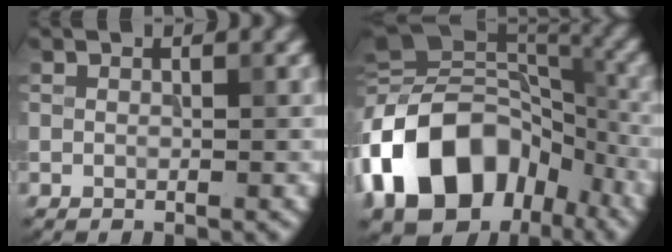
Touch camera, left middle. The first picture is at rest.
{"total": 16.4, "force": [-6.1, 11.3, 10.1], "torque": [-0.197, 0.011, -0.118]}